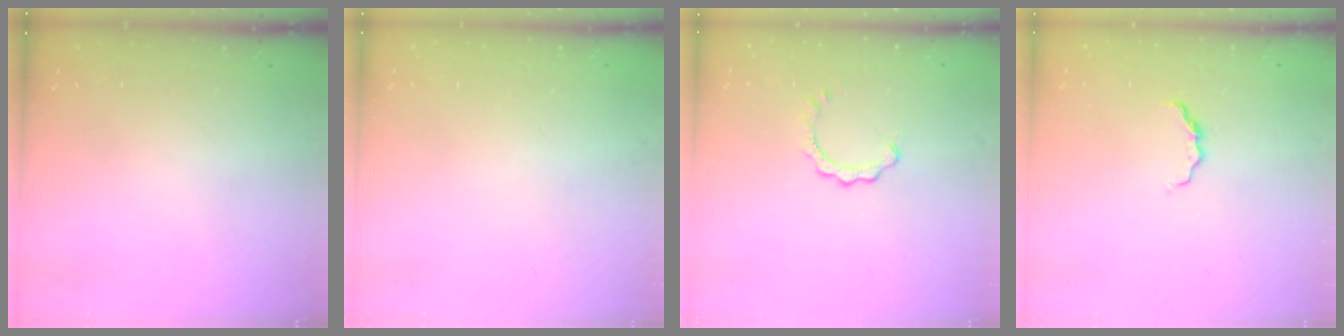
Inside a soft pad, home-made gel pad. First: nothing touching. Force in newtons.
{"total": 1.7, "press": 1.7, "slide": 0.1}
{"total": 1.1, "press": 1.1, "slide": 0.1}
{"total": 3.8, "press": 3.7, "slide": 0.6}